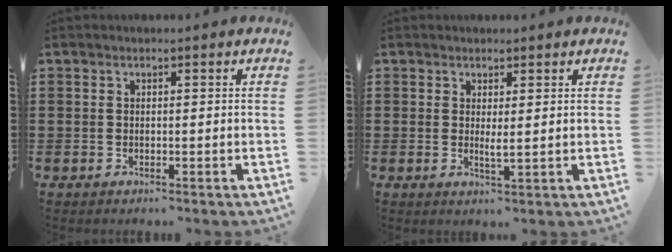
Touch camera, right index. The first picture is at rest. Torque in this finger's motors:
{"motor_torque": [0.43, -0.01, 0.02, 0.01]}